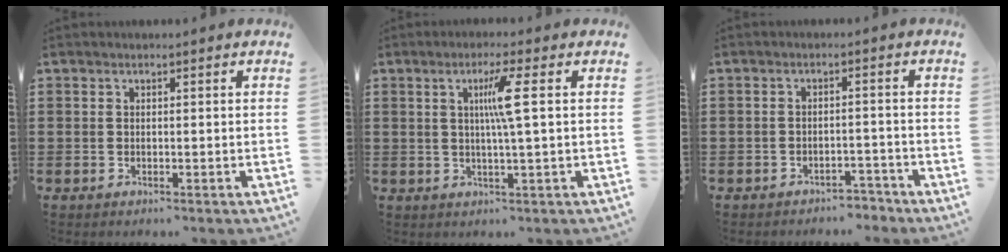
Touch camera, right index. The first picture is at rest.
{"total": 5.2, "force": [1.0, -0.5, 5.1], "torque": [-0.099, -0.003, 0.011]}
{"total": 2.7, "force": [-2.6, 0.5, 0.4], "torque": [-0.013, 0.002, -0.054]}